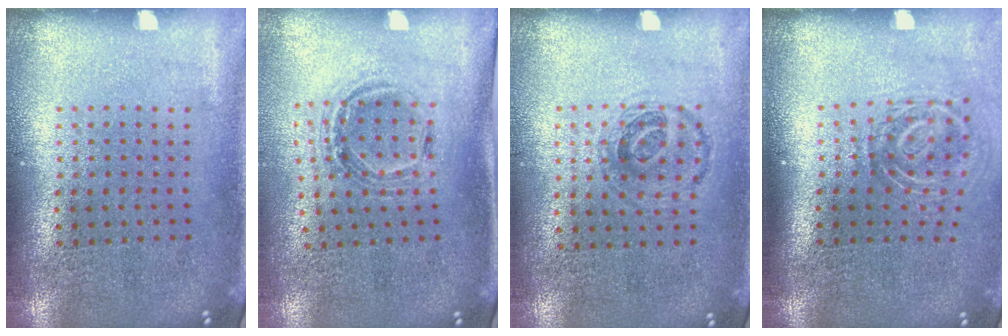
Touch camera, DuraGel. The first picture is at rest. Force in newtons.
{"total": 1.0, "press": 1.0, "slide": 0.1}
{"total": 0.9, "press": 0.8, "slide": 0.5}
{"total": 2.0, "press": 1.3, "slide": 1.5}